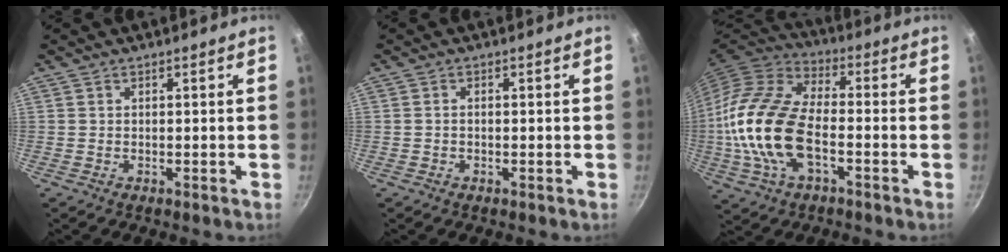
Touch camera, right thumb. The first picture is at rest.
{"total": 0.7, "force": [-0.2, 0.5, 0.5], "torque": [-0.011, 0.005, -0.004]}
{"total": 19.3, "force": [-3.5, 10.3, 15.9], "torque": [-0.313, 0.030, -0.079]}